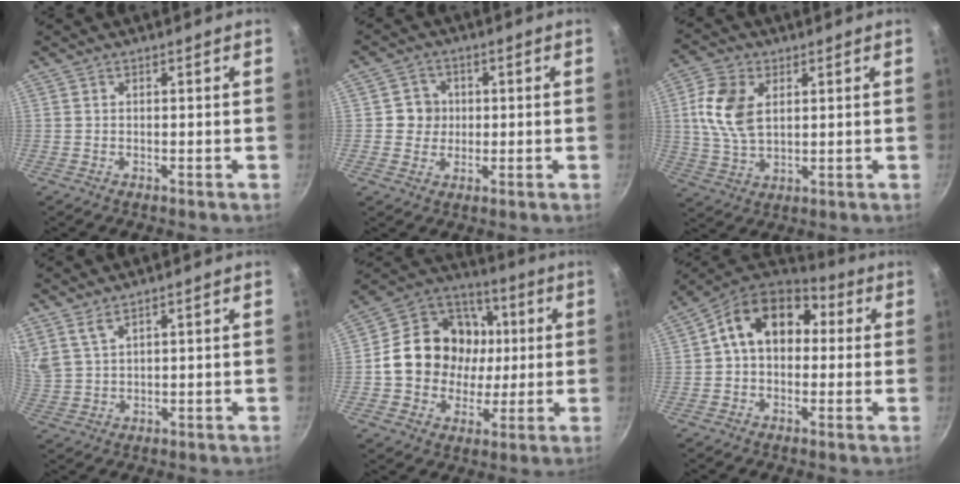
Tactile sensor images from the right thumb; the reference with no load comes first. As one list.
[{"total": 4.7, "force": [0.3, 4.6, 1.1], "torque": [0.018, 0.004, -0.002]}, {"total": 10.6, "force": [2.6, 6.6, 7.9], "torque": [-0.146, -0.007, 0.049]}, {"total": 4.2, "force": [3.3, 1.3, 2.3], "torque": [-0.047, -0.018, 0.076]}, {"total": 19.6, "force": [1.3, 16.8, 10.0], "torque": [-0.146, 0.024, 0.018]}, {"total": 14.9, "force": [2.6, 10.8, 10.0], "torque": [-0.124, 0.031, 0.022]}]